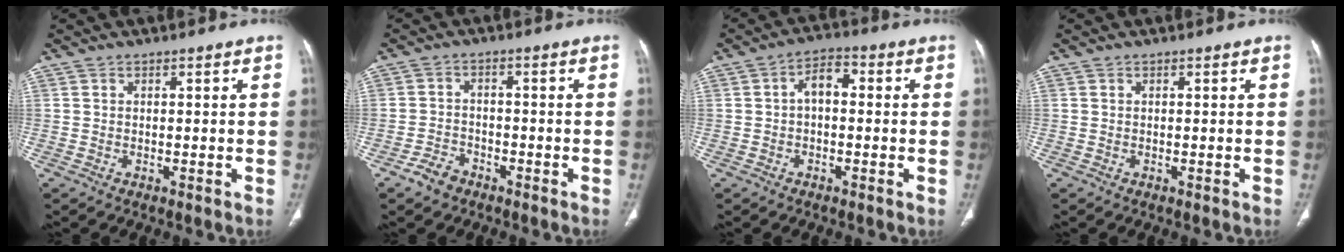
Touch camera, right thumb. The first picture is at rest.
{"total": 4.0, "force": [-2.9, 2.5, 1.3], "torque": [-0.024, 0.021, -0.049]}
{"total": 4.9, "force": [0.1, 2.9, 4.0], "torque": [-0.058, 0.020, -0.009]}
{"total": 0.0}